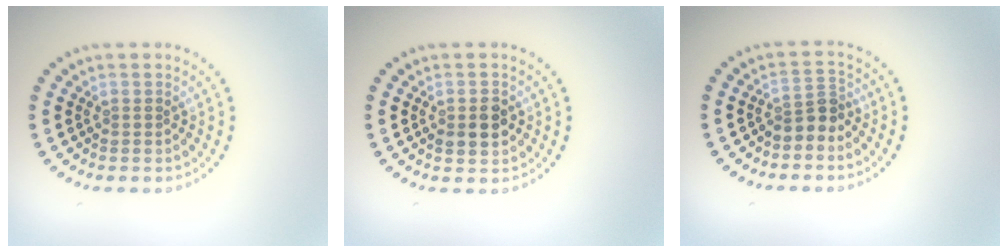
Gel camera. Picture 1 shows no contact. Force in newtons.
{"total": 2.7, "press": 2.7, "slide": 0.2}
{"total": 2.4, "press": 1.8, "slide": 1.6}